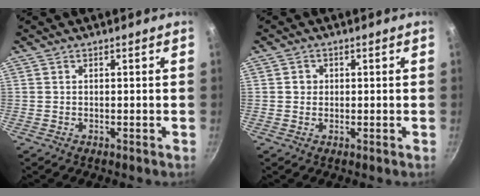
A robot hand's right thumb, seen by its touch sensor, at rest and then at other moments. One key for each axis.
{"total": 1.7, "fx": 0.2, "fy": 1.6, "fz": 0.5, "tx": 0.000, "ty": 0.003, "tz": 0.002}